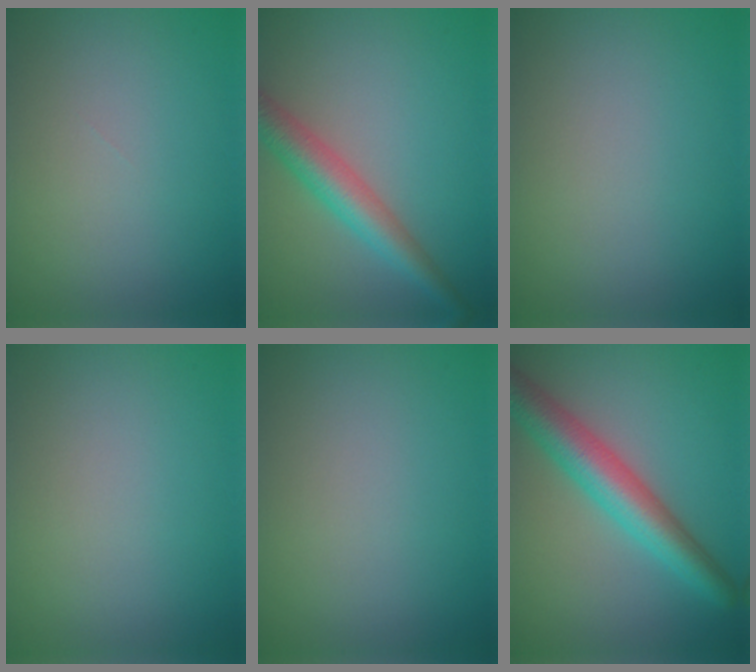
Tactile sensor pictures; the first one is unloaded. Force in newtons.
{"total": 4.6, "press": 4.6, "slide": 0.1}
{"total": 0.0}
{"total": 0.0}
{"total": 0.0}
{"total": 6.2, "press": 6.1, "slide": 0.3}